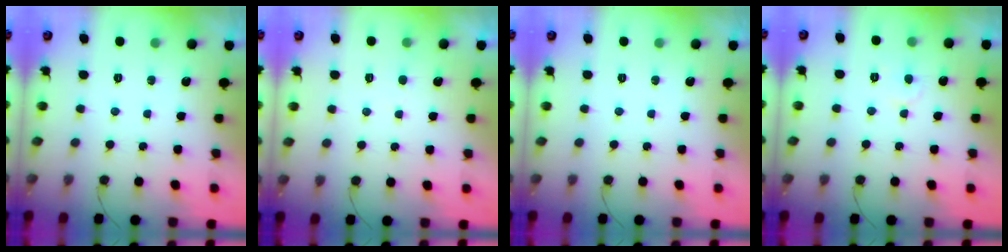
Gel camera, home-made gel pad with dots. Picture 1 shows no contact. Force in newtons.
{"total": 2.0, "press": 2.0, "slide": 0.1}
{"total": 0.0}
{"total": 4.3, "press": 4.2, "slide": 0.5}